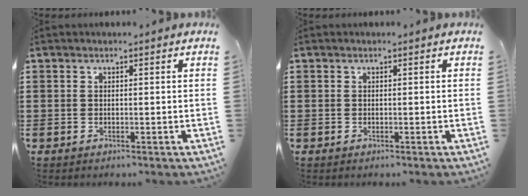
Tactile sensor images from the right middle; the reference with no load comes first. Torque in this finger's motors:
{"motor_torque": [0.00, 0.00, 0.00, 0.00]}